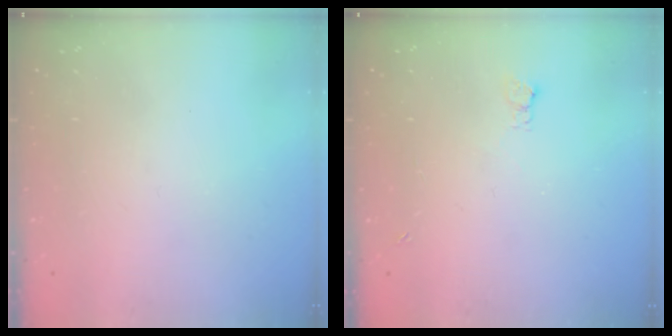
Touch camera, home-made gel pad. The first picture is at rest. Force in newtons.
{"total": 2.9, "press": 2.9, "slide": 0.5}